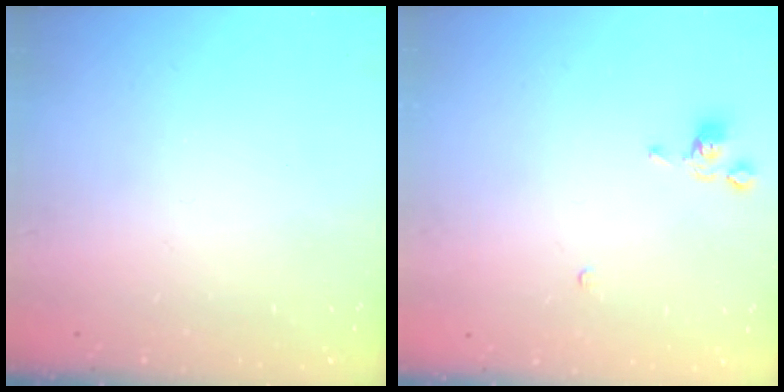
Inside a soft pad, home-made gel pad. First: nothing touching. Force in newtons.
{"total": 2.2, "press": 2.2, "slide": 0.2}